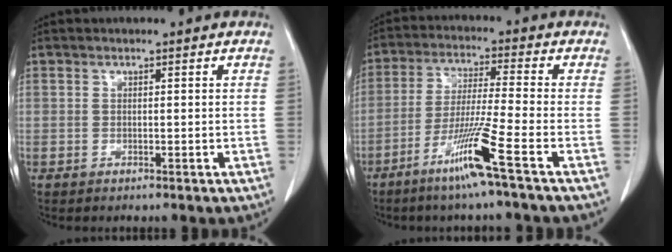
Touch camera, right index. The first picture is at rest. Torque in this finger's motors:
{"motor_torque": [0.69, -0.20, 0.57, 0.10]}